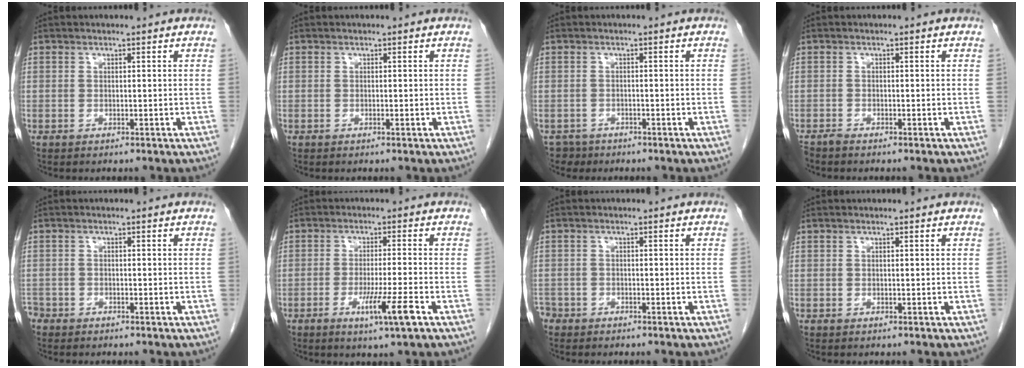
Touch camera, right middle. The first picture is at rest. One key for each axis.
{"total": 0.0}
{"total": 2.1, "fx": -1.6, "fy": 1.3, "fz": -0.3, "tx": 0.001, "ty": 0.003, "tz": -0.026}
{"total": 1.0, "fx": -1.0, "fy": 0.0, "fz": 0.3, "tx": -0.011, "ty": -0.003, "tz": -0.019}
{"total": 2.5, "fx": -2.0, "fy": 1.4, "fz": 0.3, "tx": -0.008, "ty": 0.003, "tz": -0.039}
{"total": 6.3, "fx": -2.9, "fy": -0.6, "fz": 5.5, "tx": -0.096, "ty": -0.016, "tz": -0.051}
{"total": 2.9, "fx": -2.3, "fy": 1.7, "fz": 0.4, "tx": -0.008, "ty": 0.004, "tz": -0.046}
{"total": 0.0}